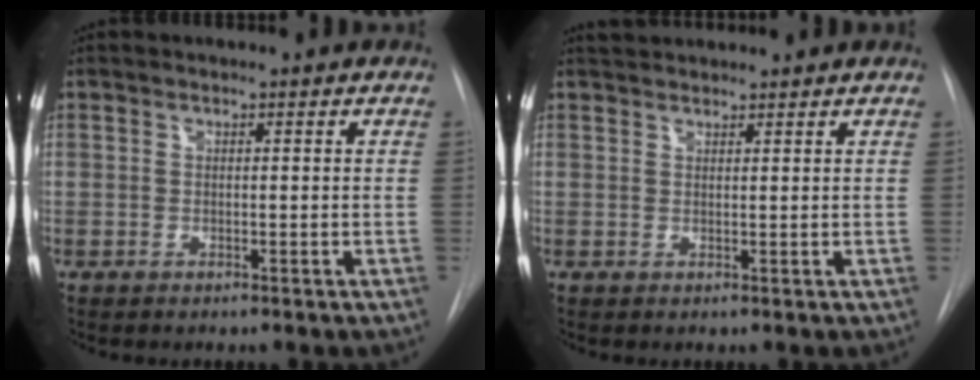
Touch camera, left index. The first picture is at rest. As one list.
[{"total": 3.6, "force": [3.4, 0.4, 0.8], "torque": [-0.012, 0.036, 0.058]}]